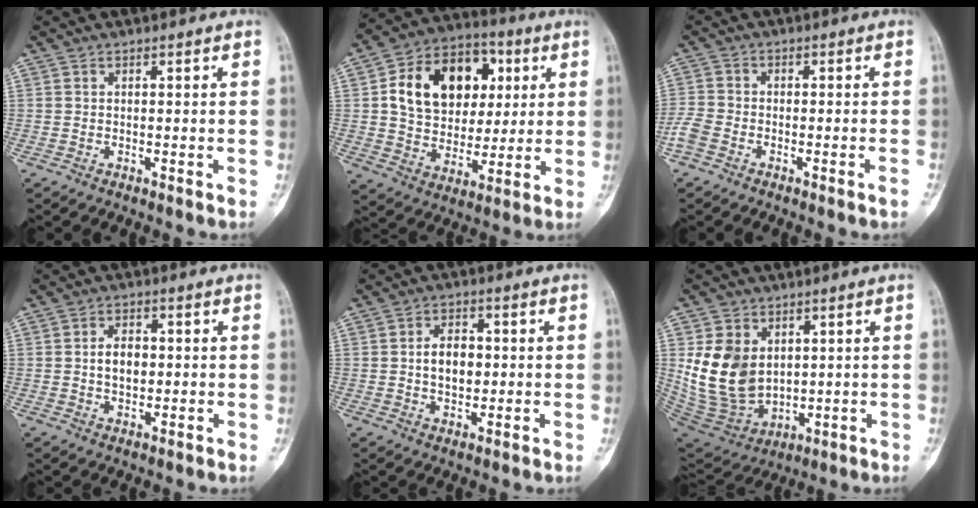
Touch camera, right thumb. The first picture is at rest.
{"total": 19.3, "force": [4.7, 14.3, 12.0], "torque": [-0.166, 0.007, 0.079]}
{"total": 4.3, "force": [-2.7, 1.7, 2.9], "torque": [-0.068, 0.008, -0.062]}
{"total": 5.0, "force": [0.2, 3.3, 3.8], "torque": [-0.049, 0.003, 0.001]}
{"total": 6.6, "force": [0.3, 4.3, 4.9], "torque": [-0.061, 0.005, 0.003]}
{"total": 14.2, "force": [2.9, 10.6, 9.0], "torque": [-0.139, -0.023, 0.081]}